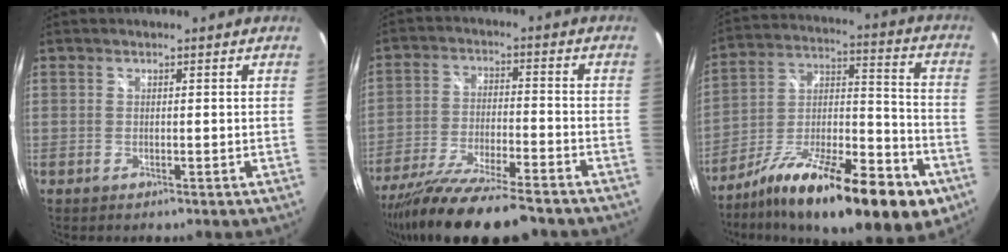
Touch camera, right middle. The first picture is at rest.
{"total": 17.5, "force": [-14.4, 2.5, 9.5], "torque": [-0.188, -0.043, -0.242]}
{"total": 25.9, "force": [-15.3, 7.9, 19.4], "torque": [-0.304, -0.022, -0.243]}